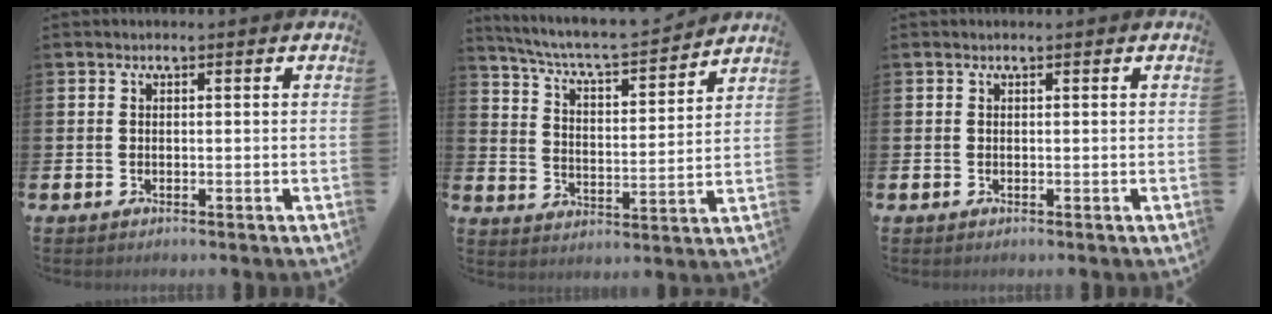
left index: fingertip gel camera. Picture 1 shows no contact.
{"total": 6.8, "force": [6.5, 0.7, 2.0], "torque": [-0.069, -0.052, 0.108]}
{"total": 0.0}